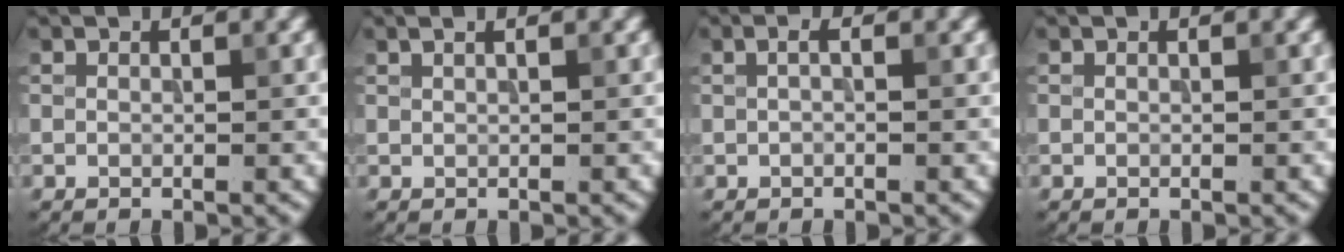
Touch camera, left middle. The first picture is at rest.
{"total": 1.1, "force": [0.7, 0.4, 0.7], "torque": [-0.004, -0.003, 0.005]}
{"total": 0.8, "force": [0.0, 0.2, 0.8], "torque": [-0.016, 0.002, 0.000]}
{"total": 0.0}